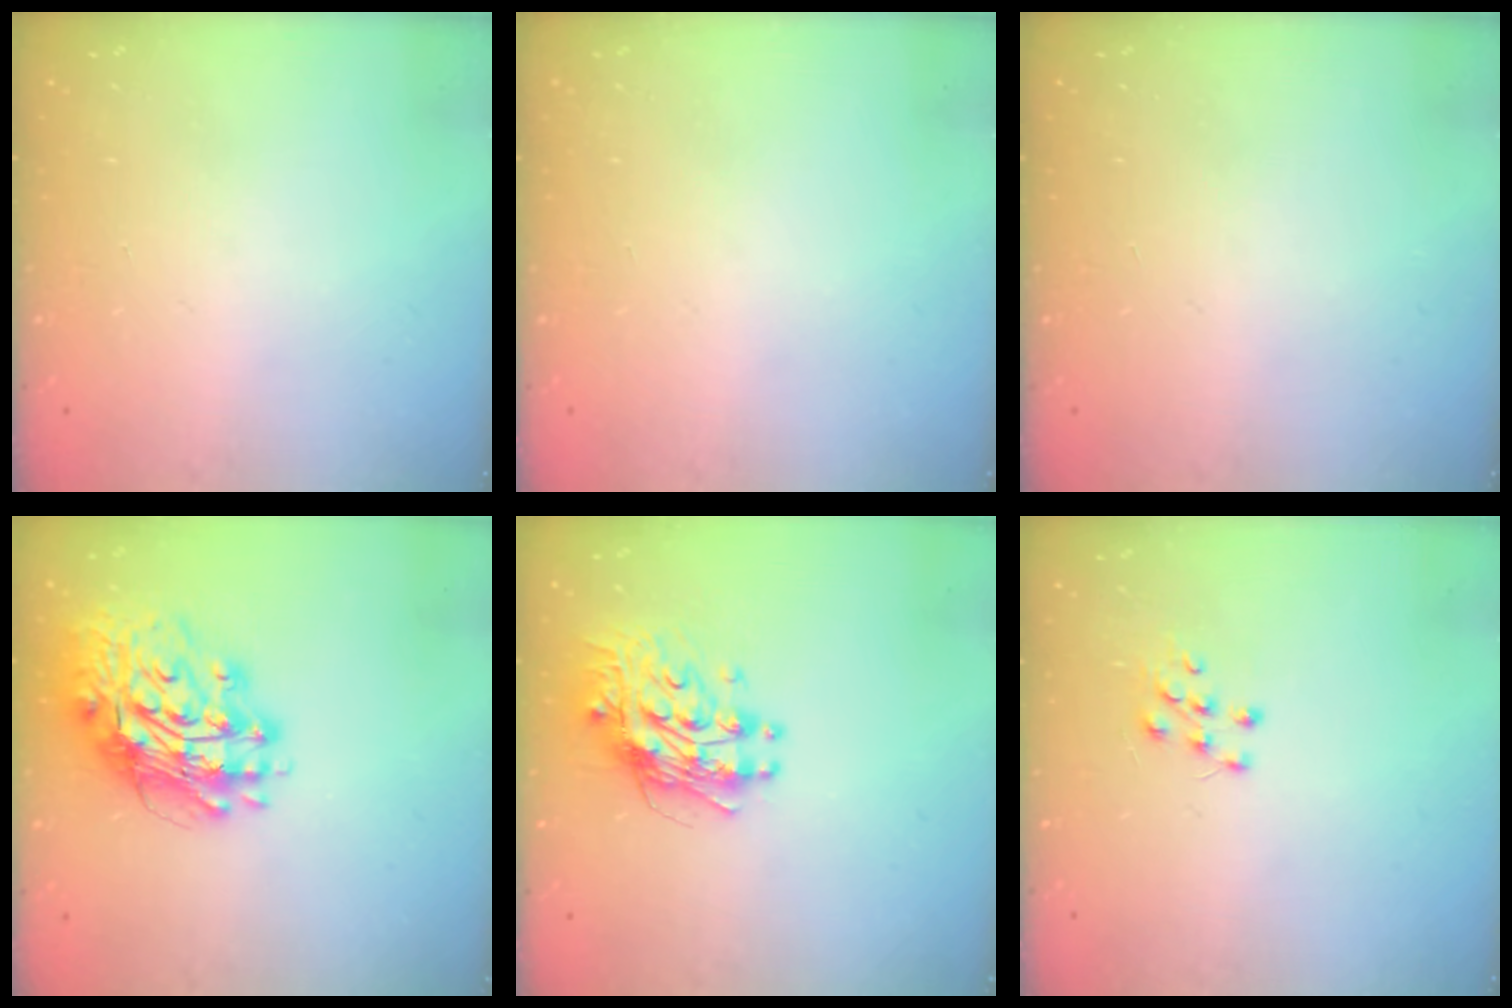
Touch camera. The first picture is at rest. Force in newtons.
{"total": 0.0}
{"total": 0.0}
{"total": 16.0, "press": 15.9, "slide": 2.1}
{"total": 10.1, "press": 10.1, "slide": 0.8}
{"total": 6.3, "press": 6.3, "slide": 0.5}